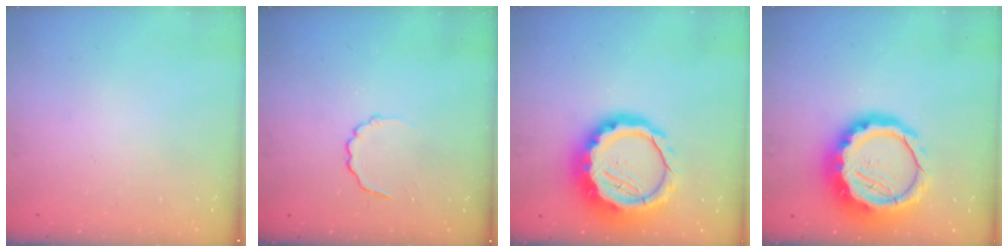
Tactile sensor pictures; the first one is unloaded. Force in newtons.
{"total": 3.1, "press": 3.0, "slide": 1.0}
{"total": 16.1, "press": 15.6, "slide": 3.7}
{"total": 16.1, "press": 15.6, "slide": 3.7}